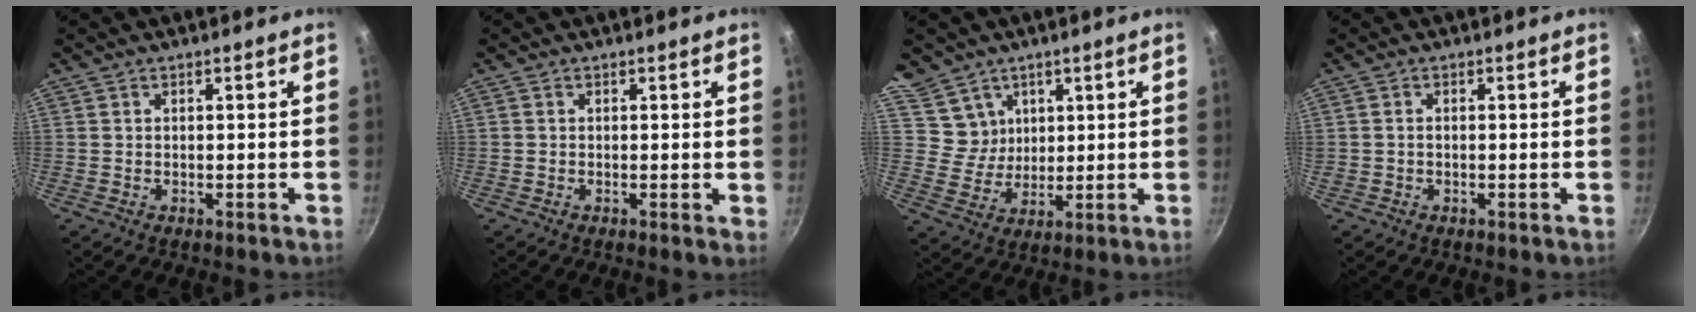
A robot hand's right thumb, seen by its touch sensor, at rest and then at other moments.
{"total": 0.8, "force": [0.0, 0.2, 0.8], "torque": [-0.009, -0.002, -0.003]}
{"total": 7.8, "force": [4.2, 6.4, 1.9], "torque": [-0.011, -0.028, 0.083]}
{"total": 0.6, "force": [-0.1, 0.5, 0.3], "torque": [-0.007, 0.004, 0.000]}